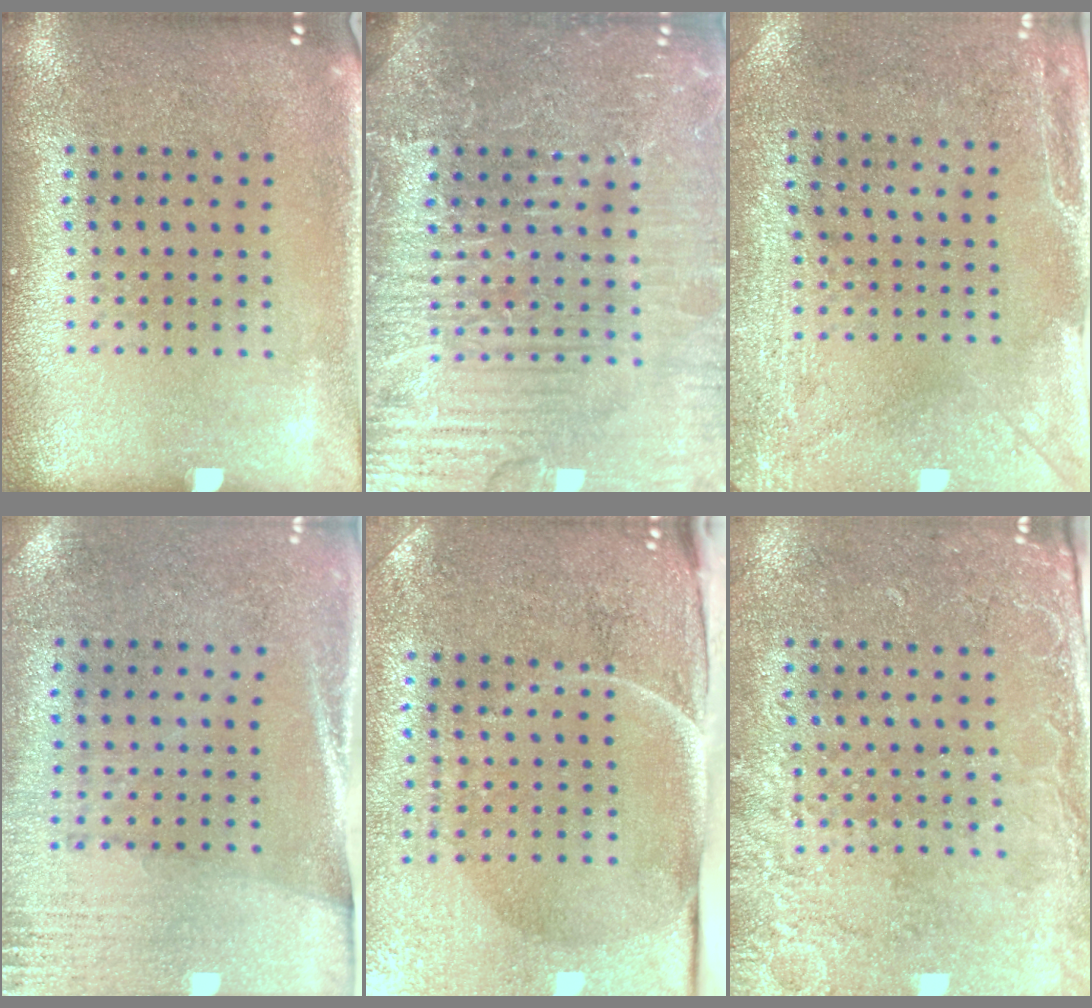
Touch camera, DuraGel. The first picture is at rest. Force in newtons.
{"total": 7.7, "press": 7.6, "slide": 0.9}
{"total": 2.9, "press": 2.3, "slide": 1.8}
{"total": 2.7, "press": 2.4, "slide": 1.4}
{"total": 5.0, "press": 4.0, "slide": 3.0}
{"total": 2.6, "press": 2.1, "slide": 1.5}